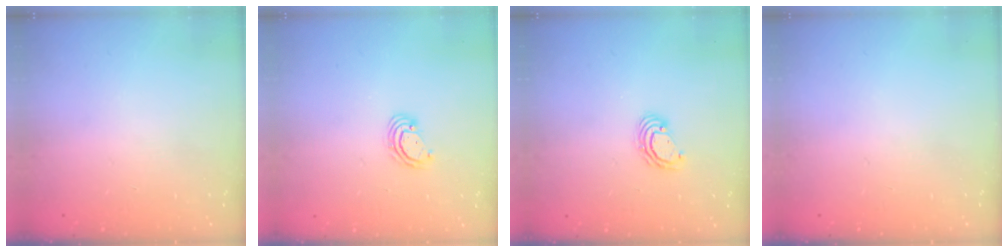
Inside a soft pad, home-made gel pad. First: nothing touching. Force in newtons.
{"total": 3.0, "press": 2.9, "slide": 0.3}
{"total": 4.3, "press": 4.3, "slide": 0.1}
{"total": 0.0}